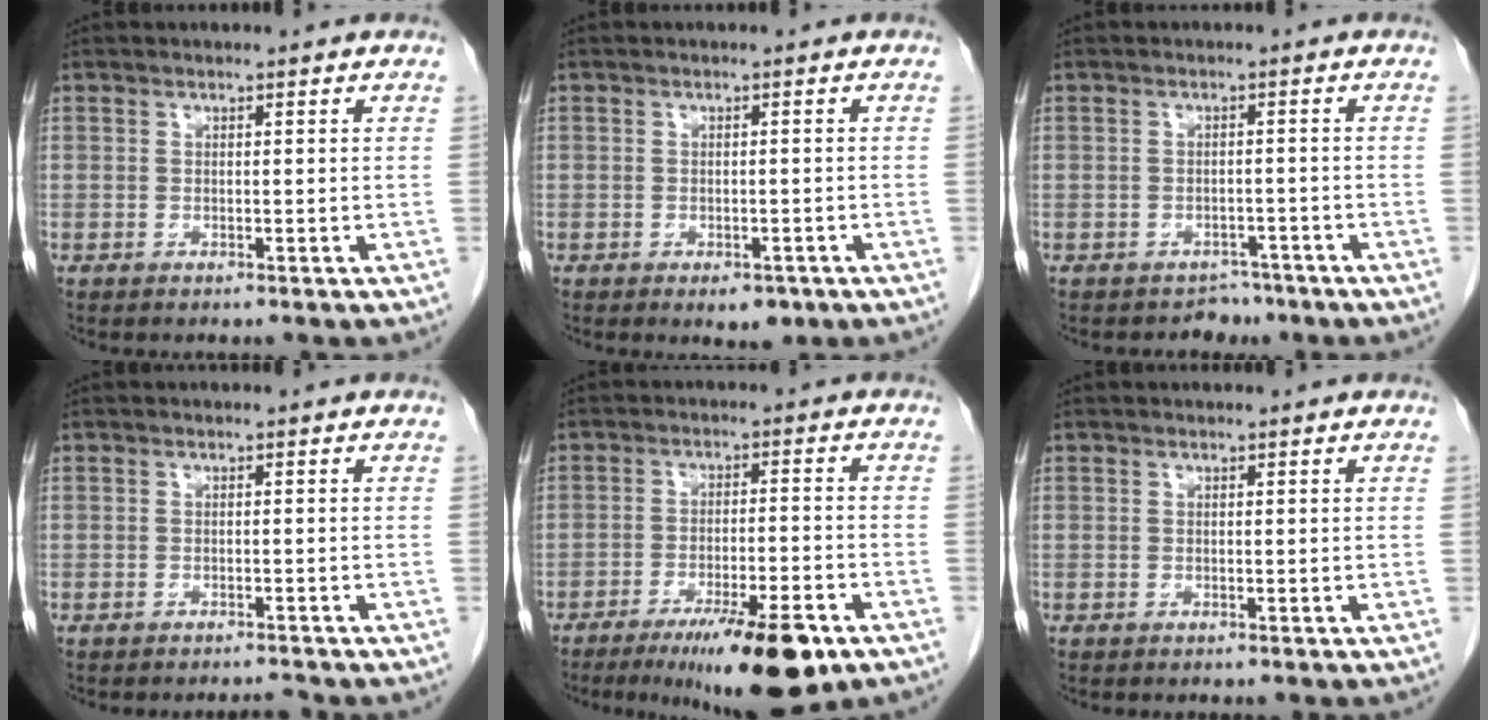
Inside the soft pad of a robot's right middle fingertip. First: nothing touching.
{"total": 2.7, "force": [-1.6, 1.4, 1.7], "torque": [-0.019, -0.002, -0.011]}
{"total": 2.5, "force": [-2.1, 1.3, -0.4], "torque": [0.000, 0.006, -0.029]}
{"total": 1.1, "force": [-1.1, 0.0, 0.2], "torque": [-0.005, -0.005, -0.013]}
{"total": 12.7, "force": [-7.9, 1.7, 9.8], "torque": [-0.133, -0.022, -0.119]}
{"total": 0.0}